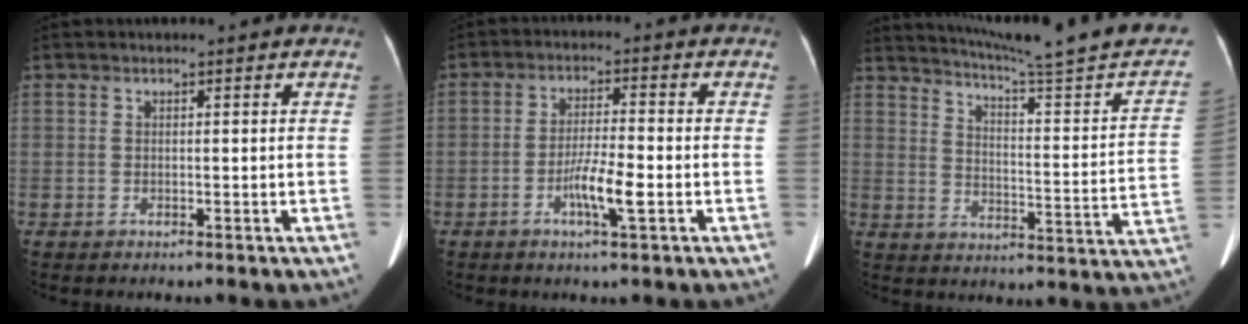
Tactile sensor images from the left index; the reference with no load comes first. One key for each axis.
{"total": 5.8, "fx": -2.2, "fy": 0.3, "fz": 5.3, "tx": -0.103, "ty": -0.005, "tz": -0.041}
{"total": 22.8, "fx": 20.4, "fy": -0.4, "fz": 10.2, "tx": -0.147, "ty": -0.064, "tz": 0.257}